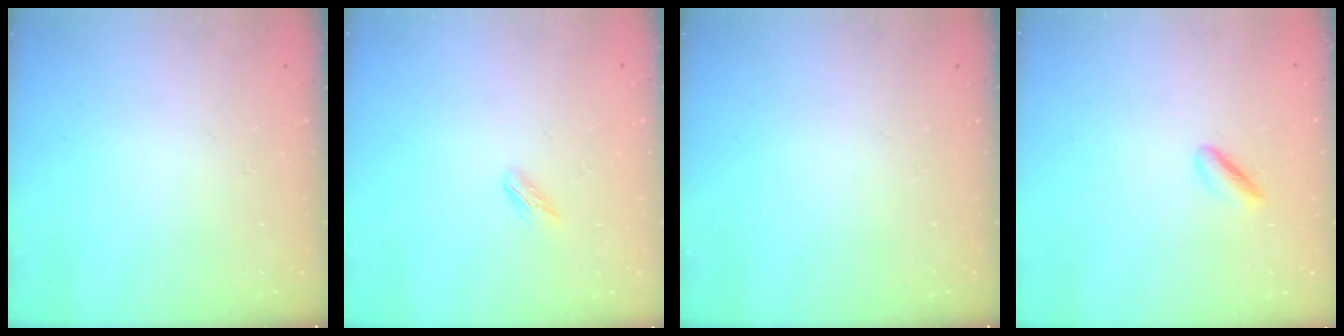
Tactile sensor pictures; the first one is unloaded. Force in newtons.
{"total": 2.2, "press": 2.1, "slide": 0.7}
{"total": 0.0}
{"total": 2.1, "press": 1.9, "slide": 0.8}